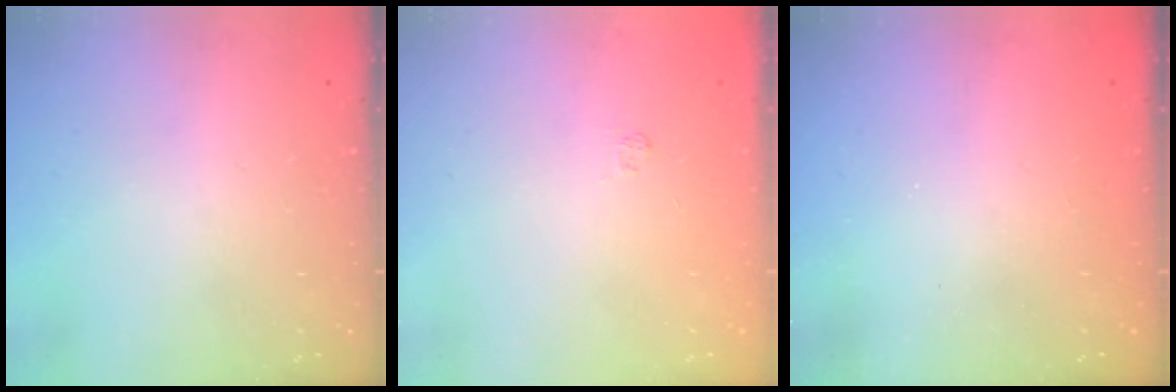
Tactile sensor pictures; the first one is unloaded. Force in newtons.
{"total": 1.7, "press": 1.2, "slide": 1.1}
{"total": 2.2, "press": 2.1, "slide": 0.7}